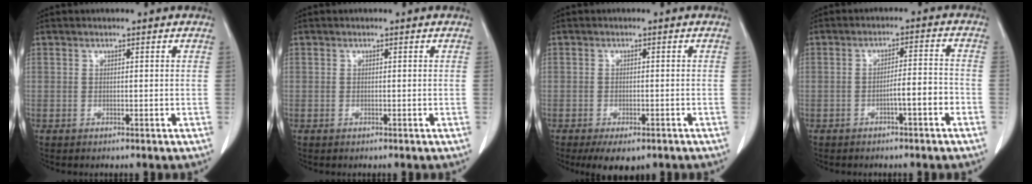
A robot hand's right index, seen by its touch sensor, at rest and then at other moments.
{"total": 0.0}
{"total": 4.9, "force": [-3.4, 2.4, 2.6], "torque": [-0.034, -0.005, -0.047]}
{"total": 5.4, "force": [-2.5, 0.3, 4.7], "torque": [-0.075, 0.018, -0.038]}